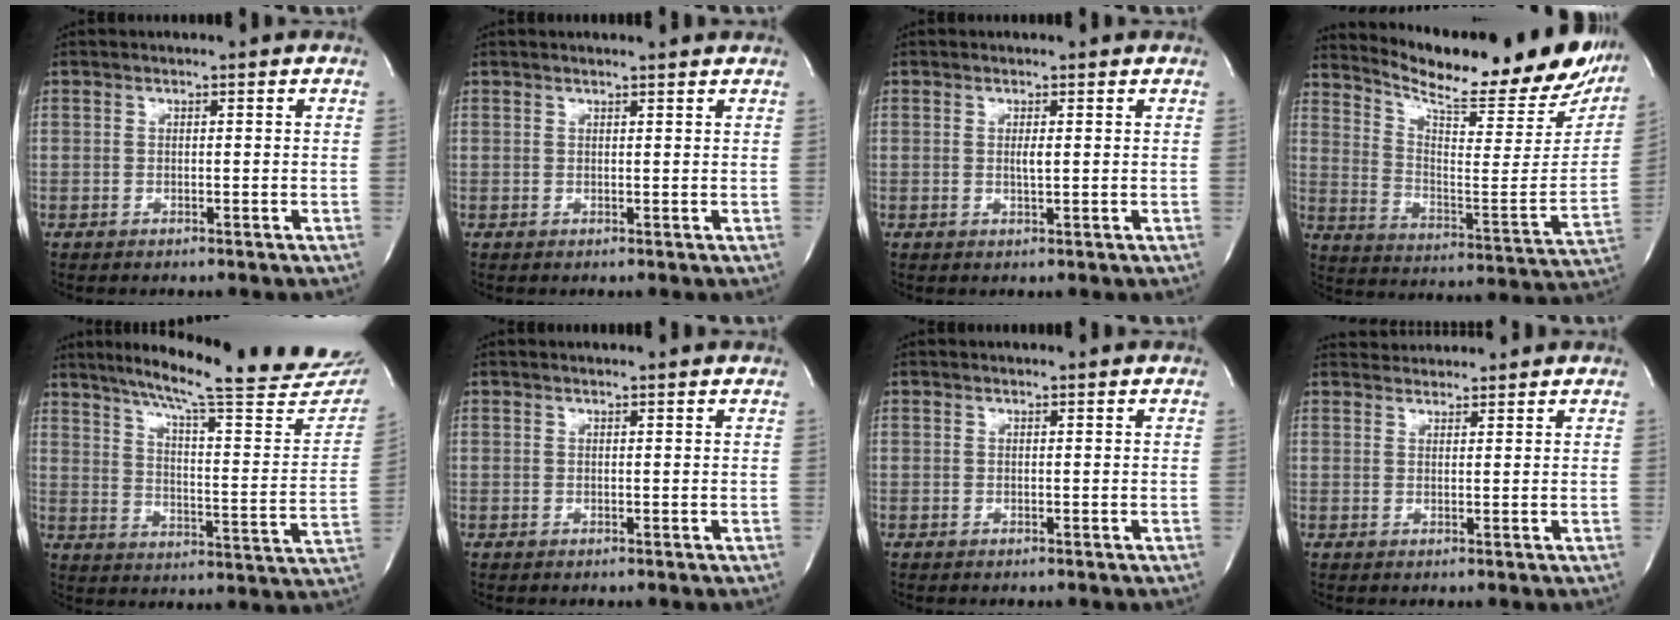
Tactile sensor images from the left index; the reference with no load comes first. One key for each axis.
{"total": 2.7, "fx": 2.6, "fy": -0.1, "fz": 0.7, "tx": -0.013, "ty": 0.004, "tz": 0.027}
{"total": 1.1, "fx": 0.2, "fy": 0.1, "fz": 1.1, "tx": -0.026, "ty": -0.003, "tz": 0.003}
{"total": 26.2, "fx": 22.9, "fy": 4.1, "fz": 12.1, "tx": -0.193, "ty": -0.083, "tz": 0.301}
{"total": 27.7, "fx": 23.9, "fy": 1.8, "fz": 14.0, "tx": -0.209, "ty": -0.071, "tz": 0.302}
{"total": 3.7, "fx": 3.6, "fy": 0.2, "fz": 1.0, "tx": -0.016, "ty": 0.013, "tz": 0.033}
{"total": 1.2, "fx": 1.2, "fy": 0.0, "fz": 0.1, "tx": -0.009, "ty": 0.004, "tz": 0.012}
{"total": 4.1, "fx": 4.1, "fy": 0.6, "fz": 0.1, "tx": -0.007, "ty": 0.028, "tz": 0.063}